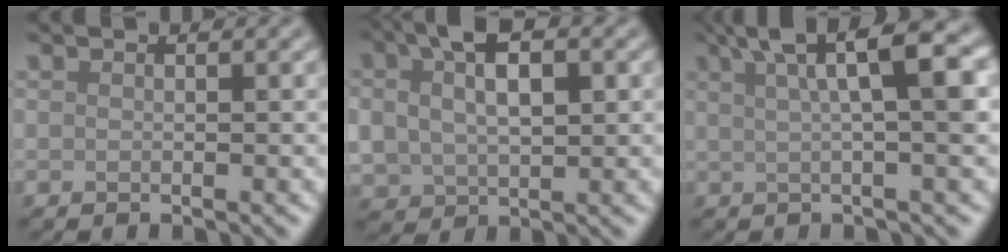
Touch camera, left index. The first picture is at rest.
{"total": 6.3, "force": [2.0, 3.7, 4.7], "torque": [-0.086, 0.015, 0.027]}
{"total": 8.6, "force": [3.0, 2.4, 7.7], "torque": [-0.080, 0.029, 0.036]}